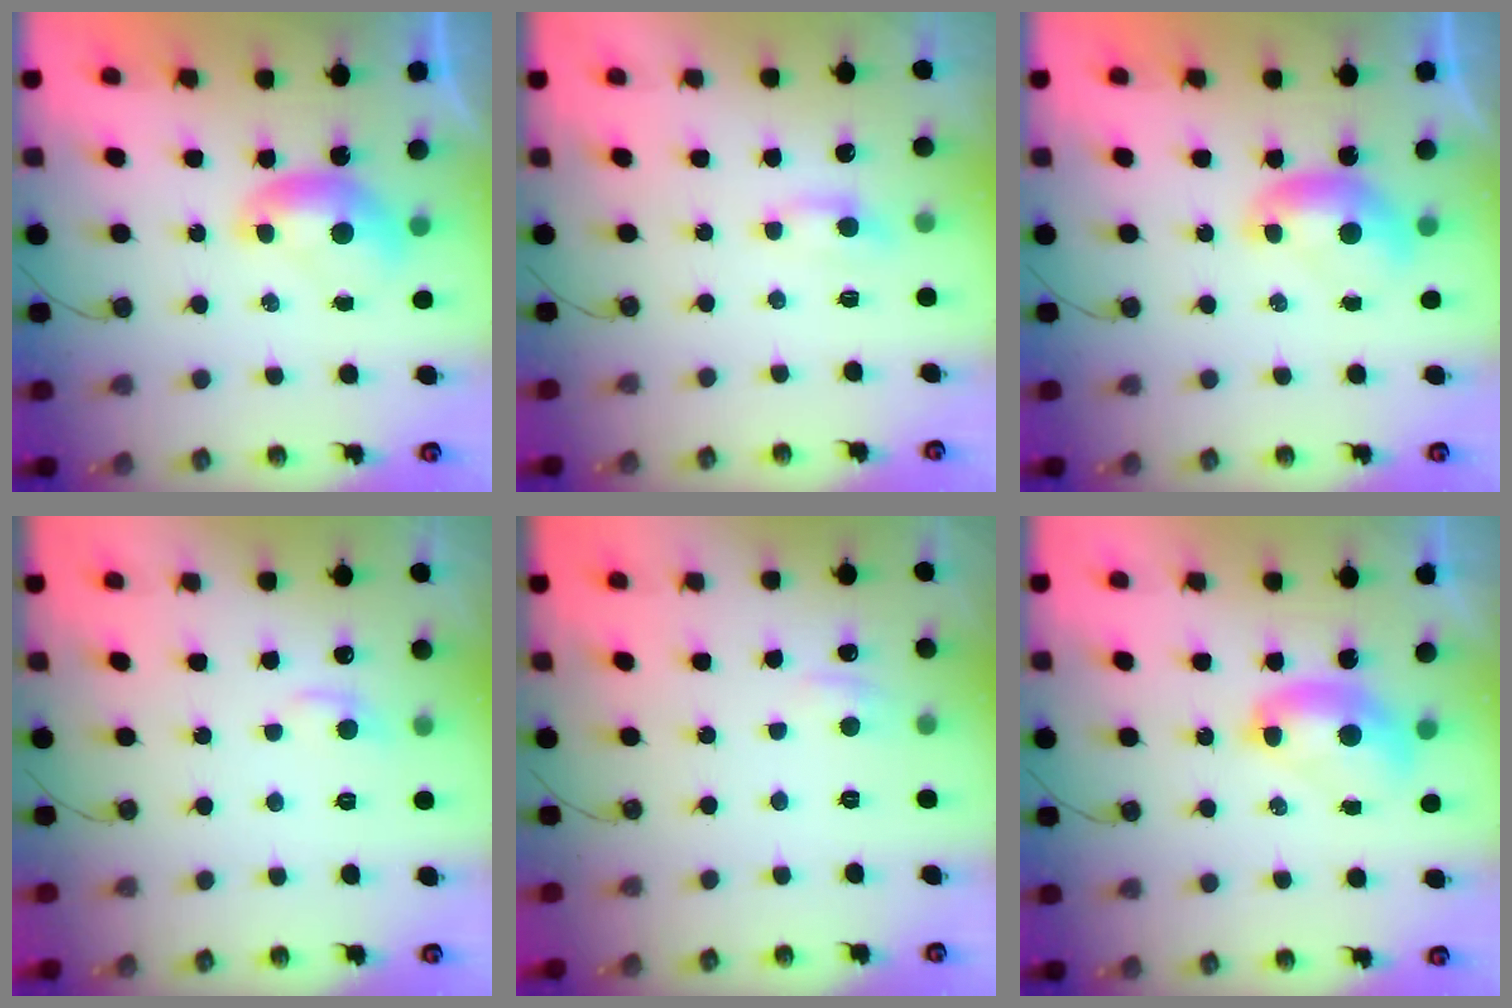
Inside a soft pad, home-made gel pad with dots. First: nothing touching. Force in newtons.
{"total": 0.0}
{"total": 0.0}
{"total": 1.2, "press": 1.0, "slide": 0.6}
{"total": 0.9, "press": 0.7, "slide": 0.5}
{"total": 2.6, "press": 2.6, "slide": 0.1}